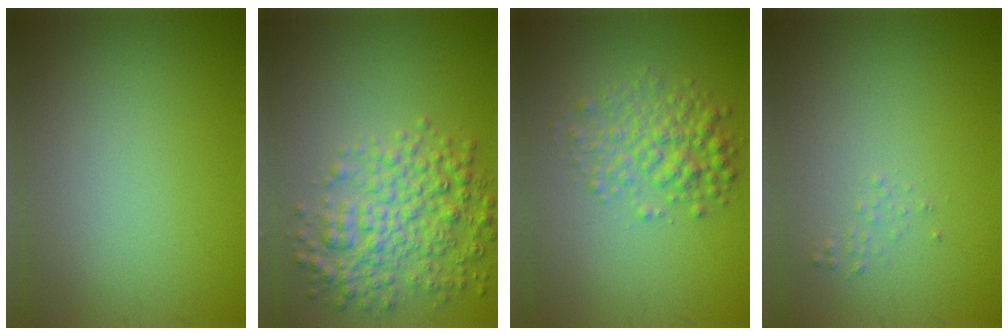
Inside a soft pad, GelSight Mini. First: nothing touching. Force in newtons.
{"total": 5.5, "press": 5.5, "slide": 0.1}
{"total": 3.7, "press": 3.7, "slide": 0.0}
{"total": 0.6, "press": 0.6, "slide": 0.1}